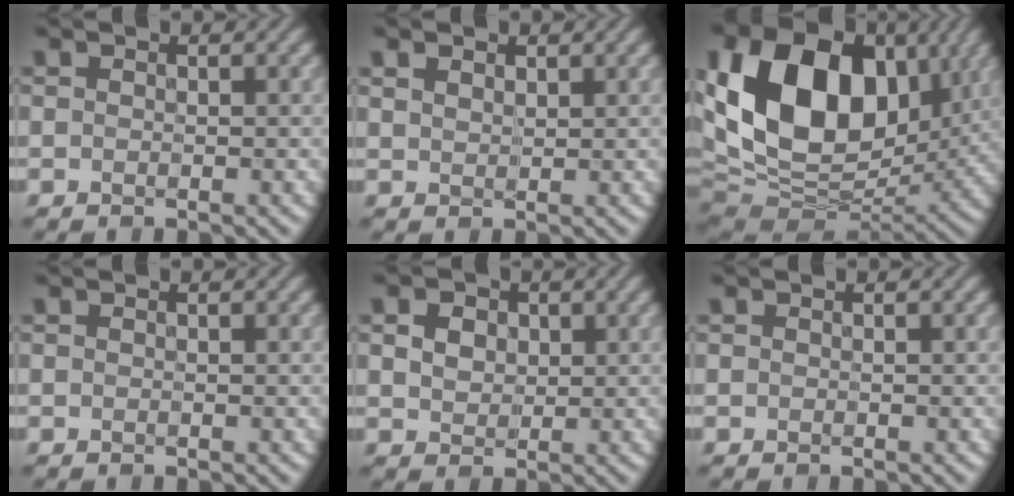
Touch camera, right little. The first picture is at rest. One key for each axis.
{"total": 1.7, "fx": 1.0, "fy": 1.0, "fz": 0.9, "tx": -0.019, "ty": 0.004, "tz": 0.016}
{"total": 17.0, "fx": 3.5, "fy": 11.8, "fz": 11.8, "tx": -0.236, "ty": 0.011, "tz": 0.061}
{"total": 0.0}
{"total": 3.6, "fx": 1.1, "fy": 2.8, "fz": 2.1, "tx": -0.050, "ty": 0.012, "tz": 0.012}
{"total": 0.0}